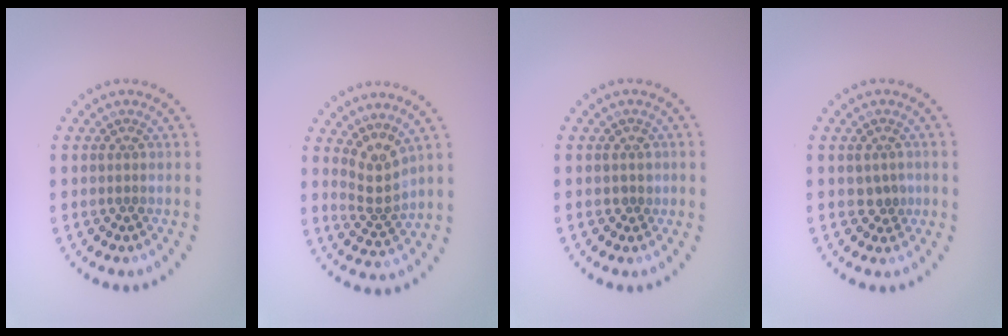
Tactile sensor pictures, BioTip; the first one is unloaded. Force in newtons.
{"total": 2.7, "press": 1.9, "slide": 1.9}
{"total": 0.7, "press": 0.4, "slide": 0.6}
{"total": 1.3, "press": 1.1, "slide": 0.6}